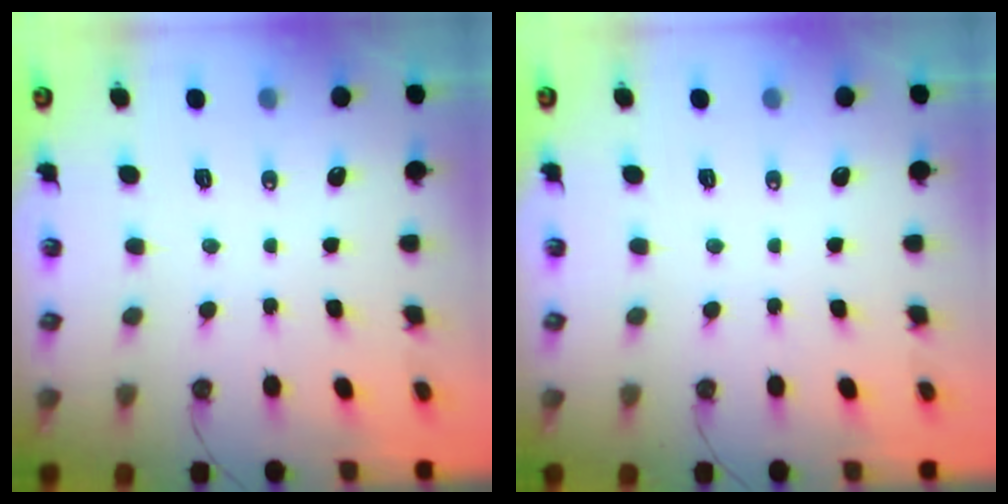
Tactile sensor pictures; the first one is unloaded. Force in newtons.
{"total": 0.0}